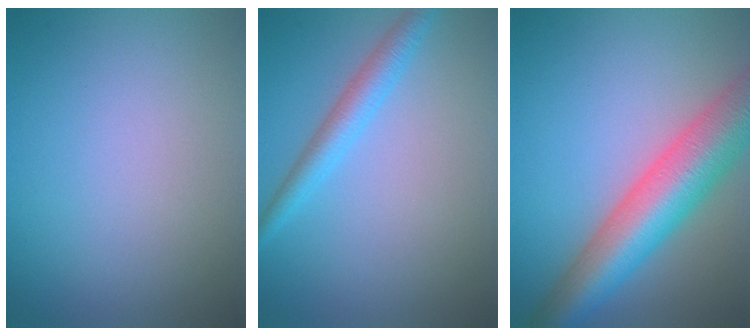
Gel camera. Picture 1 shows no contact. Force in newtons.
{"total": 2.7, "press": 2.7, "slide": 0.1}
{"total": 9.4, "press": 9.4, "slide": 0.3}